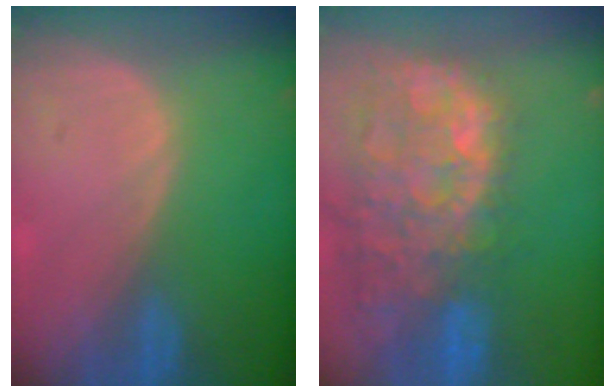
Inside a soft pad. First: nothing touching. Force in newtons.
{"total": 14.9, "press": 12.0, "slide": 8.8}